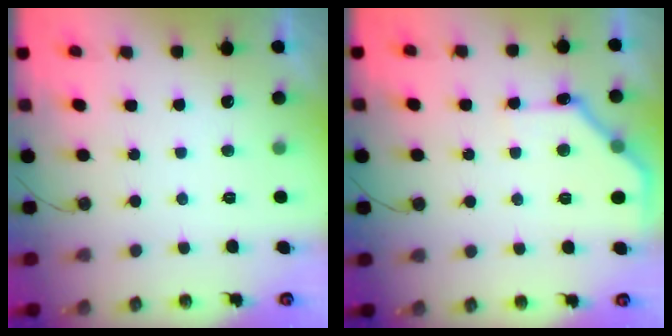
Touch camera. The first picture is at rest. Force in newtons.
{"total": 11.7, "press": 11.7, "slide": 0.2}